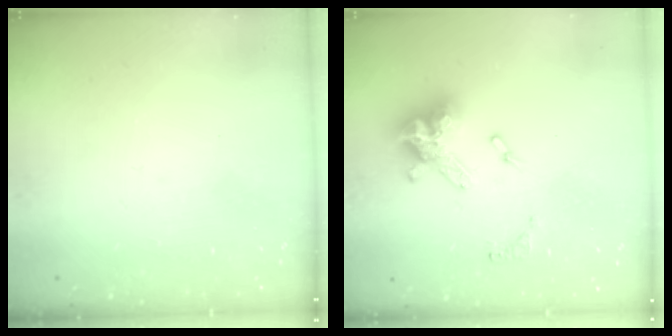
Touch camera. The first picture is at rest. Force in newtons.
{"total": 14.1, "press": 14.1, "slide": 0.9}